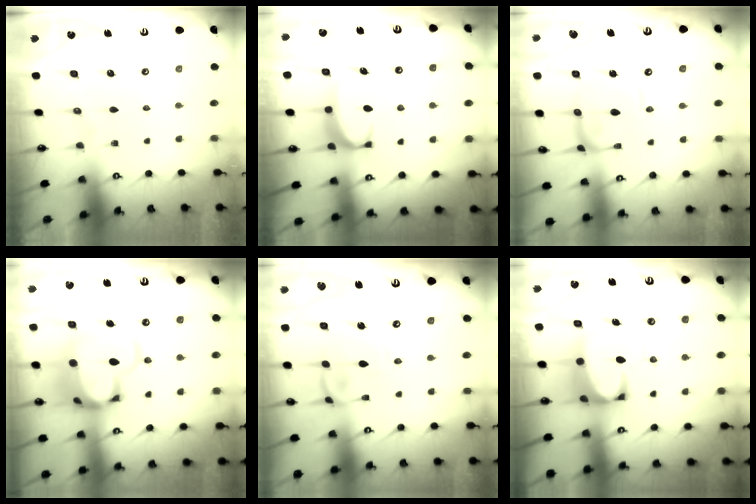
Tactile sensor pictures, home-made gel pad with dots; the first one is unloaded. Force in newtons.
{"total": 1.7, "press": 1.6, "slide": 0.5}
{"total": 2.8, "press": 2.7, "slide": 0.5}
{"total": 11.6, "press": 11.4, "slide": 1.9}
{"total": 0.9, "press": 0.6, "slide": 0.7}
{"total": 4.0, "press": 3.8, "slide": 1.3}